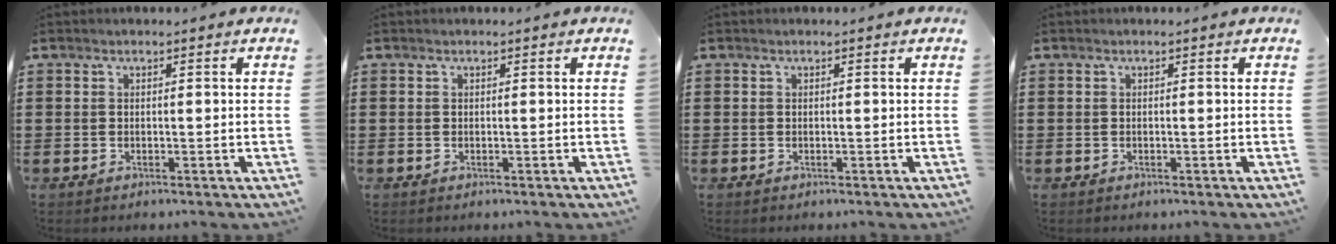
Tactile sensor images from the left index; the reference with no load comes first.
{"total": 0.0}
{"total": 0.0}
{"total": 0.0}